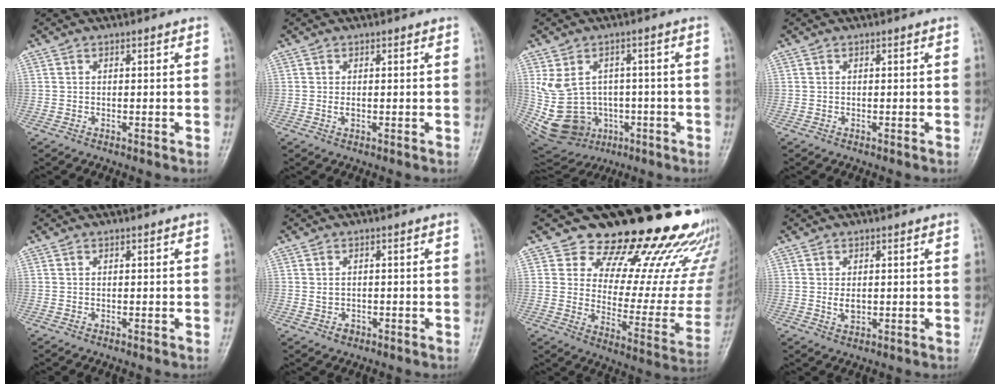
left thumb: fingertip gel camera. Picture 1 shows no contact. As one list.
[{"total": 0.9, "force": [0.2, 0.6, 0.7], "torque": [-0.012, -0.001, 0.003]}, {"total": 14.7, "force": [-1.5, 12.7, 7.3], "torque": [-0.144, 0.019, 0.008]}, {"total": 0.0}, {"total": 0.0}, {"total": 1.6, "force": [-0.3, 1.4, 0.8], "torque": [-0.009, 0.003, 0.000]}, {"total": 26.7, "force": [21.1, 10.7, 12.5], "torque": [-0.127, -0.142, 0.270]}, {"total": 2.2, "force": [0.3, 1.5, 1.6], "torque": [-0.024, -0.006, 0.009]}]